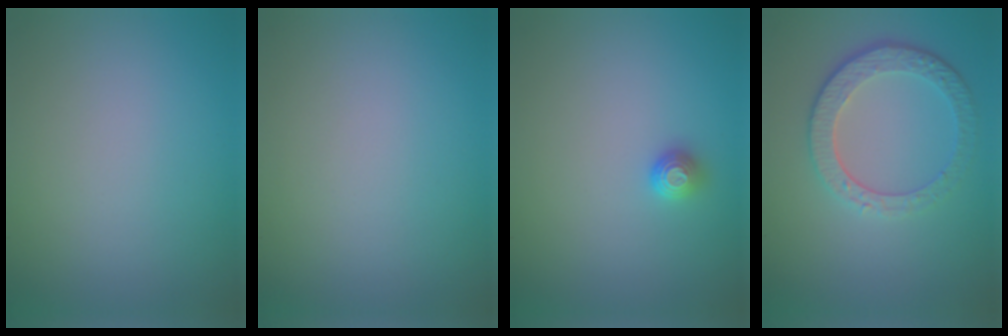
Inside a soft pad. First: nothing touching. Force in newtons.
{"total": 0.0}
{"total": 1.2, "press": 1.1, "slide": 0.4}
{"total": 4.5, "press": 3.4, "slide": 3.0}